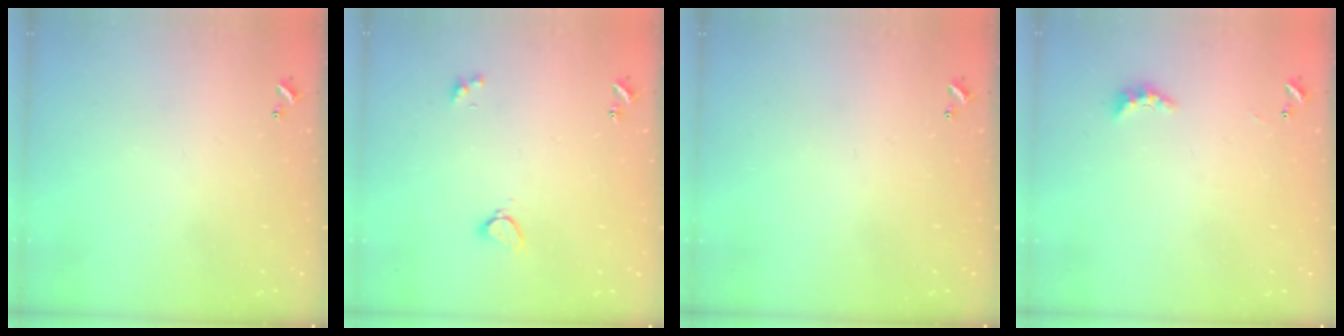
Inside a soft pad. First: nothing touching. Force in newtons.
{"total": 2.2, "press": 2.2, "slide": 0.3}
{"total": 0.0}
{"total": 3.9, "press": 3.8, "slide": 0.7}